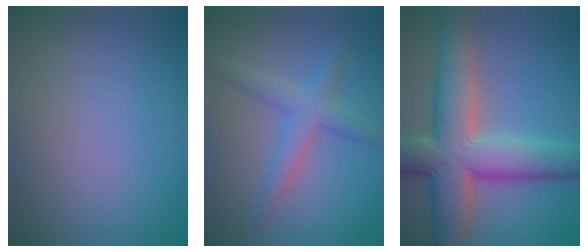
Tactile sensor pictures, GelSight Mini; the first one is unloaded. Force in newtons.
{"total": 3.2, "press": 3.2, "slide": 0.0}
{"total": 10.2, "press": 10.2, "slide": 0.9}